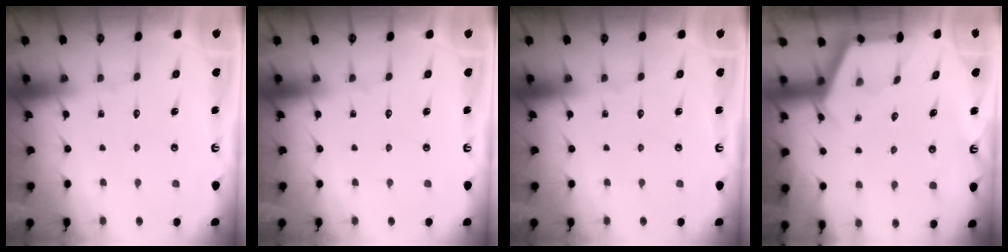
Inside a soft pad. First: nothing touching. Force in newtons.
{"total": 0.0}
{"total": 0.0}
{"total": 2.7, "press": 2.7, "slide": 0.3}